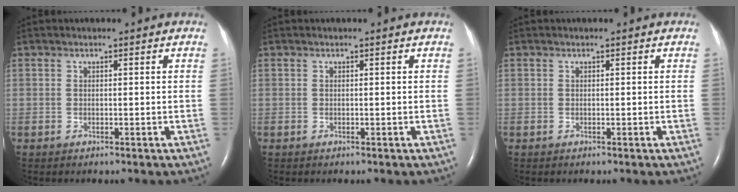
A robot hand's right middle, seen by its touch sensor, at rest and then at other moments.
{"total": 0.0}
{"total": 0.0}